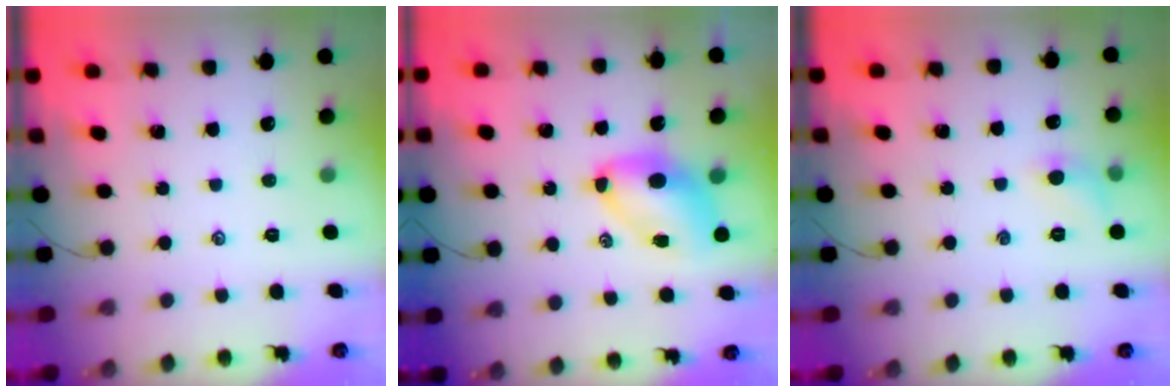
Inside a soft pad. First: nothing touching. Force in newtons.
{"total": 7.7, "press": 7.5, "slide": 1.8}
{"total": 6.3, "press": 6.0, "slide": 1.8}